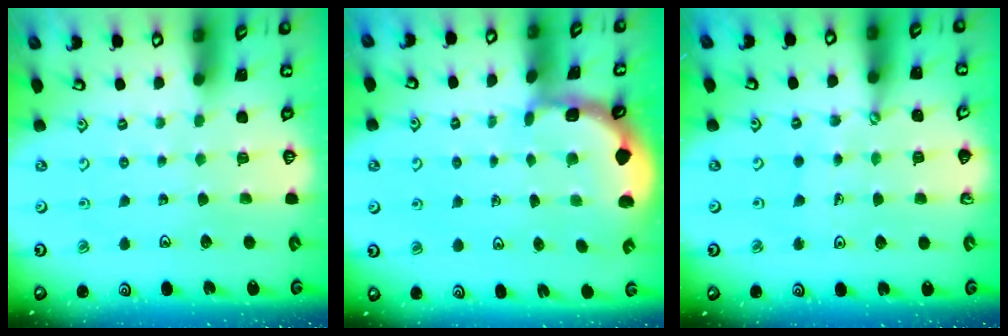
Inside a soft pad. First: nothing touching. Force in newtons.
{"total": 1.8, "press": 1.8, "slide": 0.2}
{"total": 1.0, "press": 1.0, "slide": 0.2}